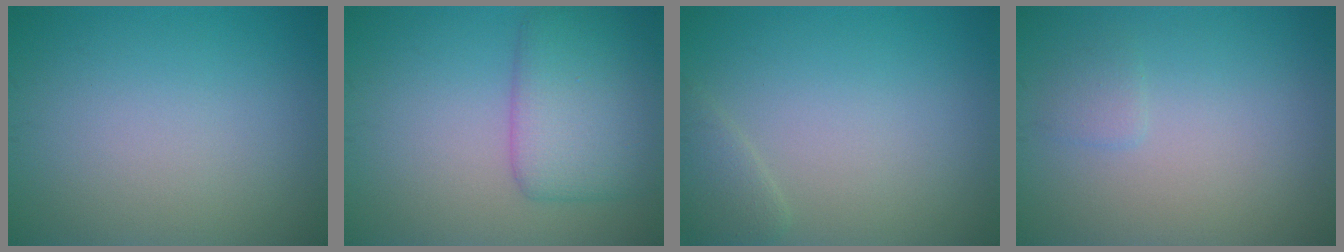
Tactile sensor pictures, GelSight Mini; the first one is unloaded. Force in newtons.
{"total": 5.5, "press": 5.5, "slide": 0.1}
{"total": 1.4, "press": 1.4, "slide": 0.1}
{"total": 0.9, "press": 0.9, "slide": 0.1}